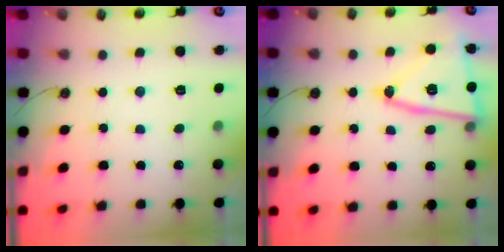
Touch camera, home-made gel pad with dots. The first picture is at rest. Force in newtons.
{"total": 16.7, "press": 16.6, "slide": 1.4}